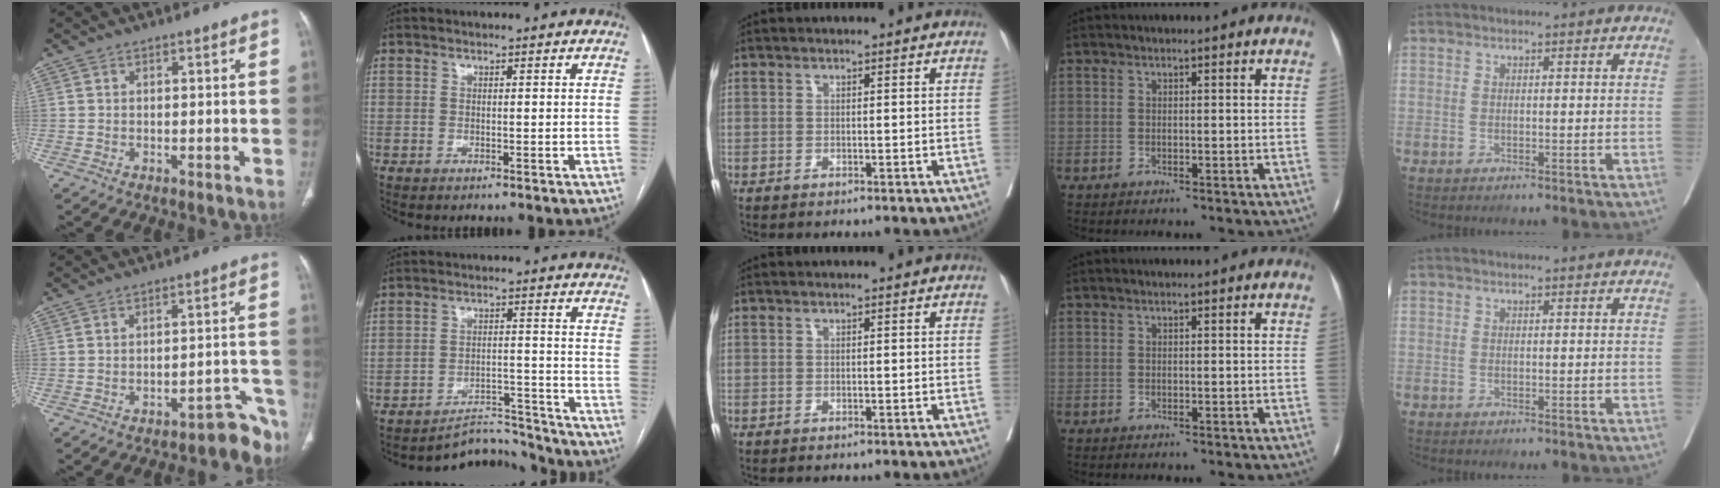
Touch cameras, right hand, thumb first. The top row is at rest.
{"thumb": {"total": 7.1, "force": [-6.2, 2.8, 2.0], "torque": [0.016, 0.083, -0.080]}, "index": {"total": 6.6, "force": [-6.5, 1.0, -1.1], "torque": [0.025, 0.035, -0.099]}}